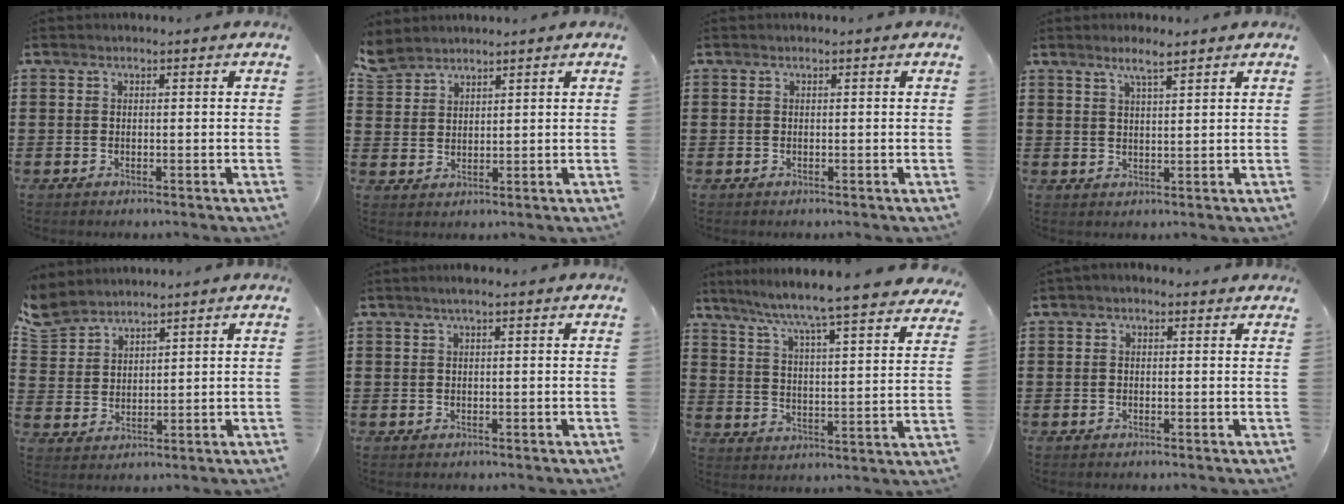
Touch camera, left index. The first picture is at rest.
{"total": 3.4, "force": [3.2, 1.2, 0.2], "torque": [-0.017, -0.003, 0.062]}
{"total": 0.0}
{"total": 3.1, "force": [2.4, 0.3, 2.0], "torque": [-0.044, 0.005, 0.041]}
{"total": 4.5, "force": [4.1, 1.8, 0.6], "torque": [-0.032, -0.012, 0.076]}
{"total": 1.4, "force": [0.8, 0.1, 1.2], "torque": [-0.023, 0.002, 0.014]}
{"total": 6.3, "force": [5.7, -1.3, 2.3], "torque": [-0.071, -0.055, 0.089]}
{"total": 0.8, "force": [0.1, 0.6, 0.5], "torque": [-0.011, 0.006, 0.000]}